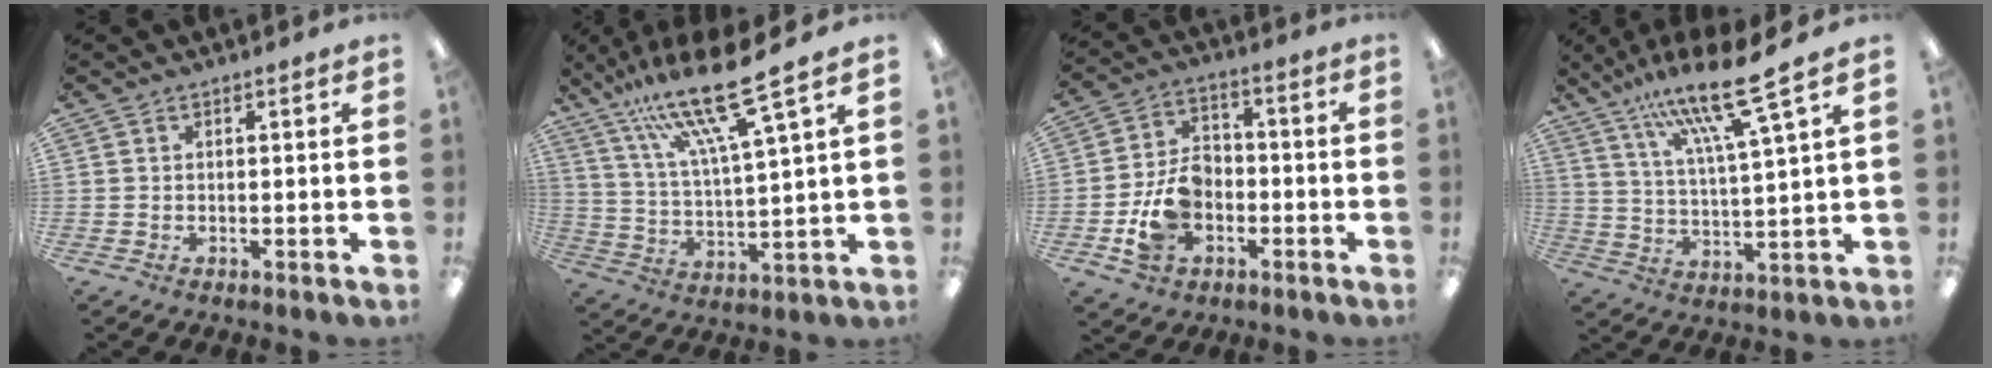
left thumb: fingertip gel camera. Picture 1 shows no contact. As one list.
[{"total": 18.7, "force": [13.6, 2.4, 12.6], "torque": [-0.247, -0.073, 0.221]}, {"total": 11.3, "force": [-3.0, 8.4, 7.0], "torque": [-0.152, 0.016, -0.054]}, {"total": 15.9, "force": [11.6, 1.4, 10.8], "torque": [-0.207, -0.055, 0.187]}]